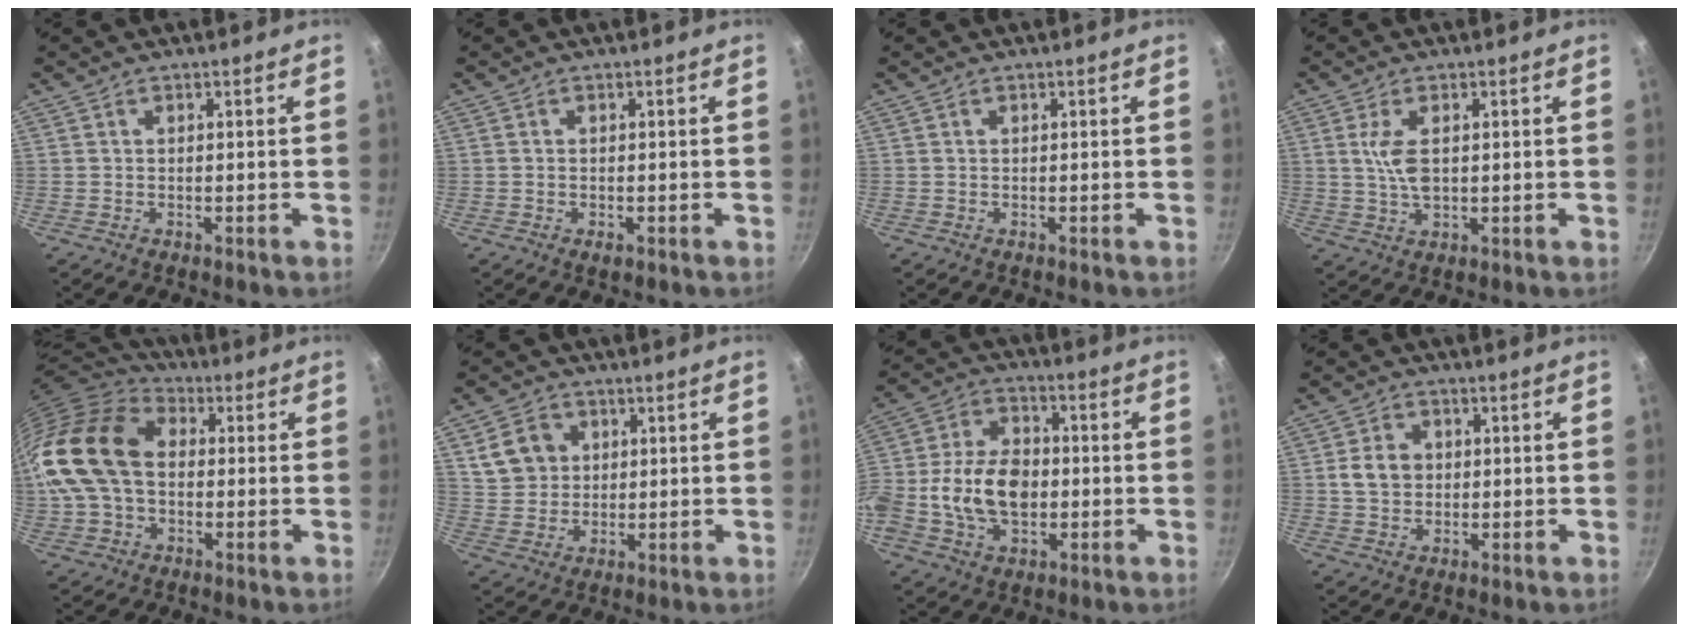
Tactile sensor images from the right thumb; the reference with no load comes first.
{"total": 0.9, "force": [-0.4, 0.4, 0.7], "torque": [-0.014, -0.001, -0.007]}
{"total": 0.0}
{"total": 5.4, "force": [0.9, 2.6, 4.7], "torque": [-0.093, -0.001, 0.019]}
{"total": 20.2, "force": [0.7, 14.3, 14.2], "torque": [-0.272, 0.038, 0.001]}
{"total": 8.0, "force": [2.6, 6.8, 3.2], "torque": [-0.032, -0.002, 0.049]}
{"total": 15.3, "force": [-2.0, 10.5, 11.0], "torque": [-0.186, 0.027, -0.046]}
{"total": 5.6, "force": [0.5, 4.6, 3.0], "torque": [-0.037, 0.007, 0.004]}